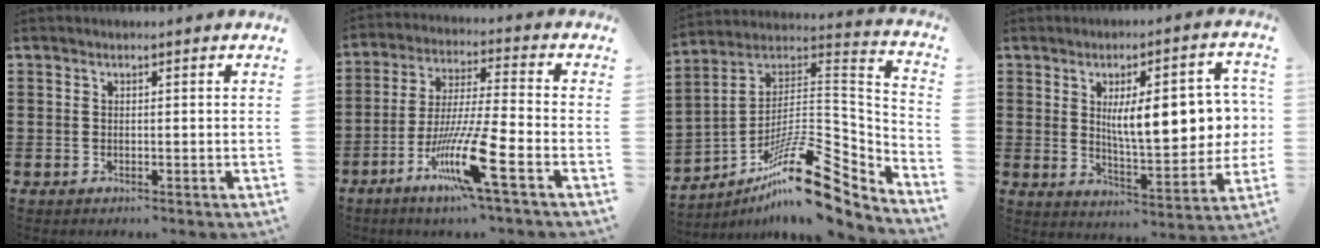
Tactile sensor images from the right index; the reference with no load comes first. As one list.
[{"total": 12.4, "force": [-6.4, 0.6, 10.6], "torque": [-0.226, -0.011, -0.124]}, {"total": 16.9, "force": [-10.8, 5.3, 11.9], "torque": [-0.183, 0.025, -0.192]}, {"total": 12.1, "force": [2.0, 4.0, 11.3], "torque": [-0.166, -0.004, 0.028]}]